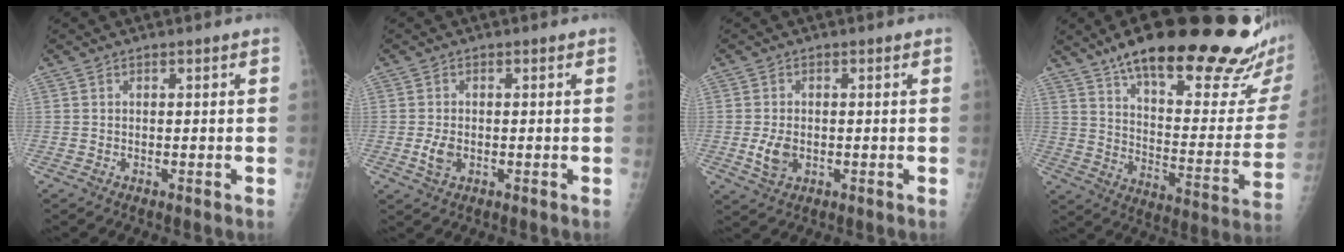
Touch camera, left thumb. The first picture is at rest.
{"total": 3.0, "force": [-0.6, 2.0, 2.2], "torque": [-0.044, -0.002, -0.009]}
{"total": 4.1, "force": [-0.7, 2.8, 3.0], "torque": [-0.055, -0.004, -0.007]}
{"total": 32.4, "force": [22.7, 7.9, 21.7], "torque": [-0.273, -0.079, 0.325]}